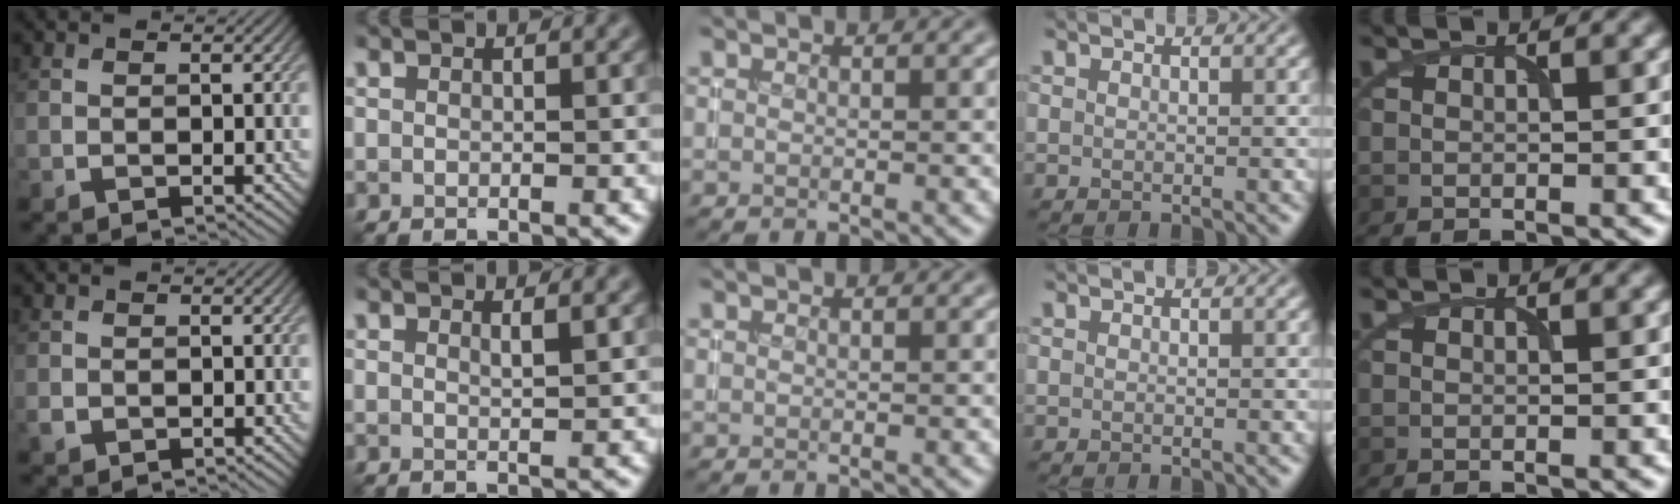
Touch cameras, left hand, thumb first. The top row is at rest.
{"thumb": {"total": 0.9, "force": [-0.3, 0.8, 0.4], "torque": [-0.012, -0.006, -0.005]}, "index": {"total": 1.0, "force": [0.6, 0.3, 0.7], "torque": [-0.003, -0.001, 0.009]}}